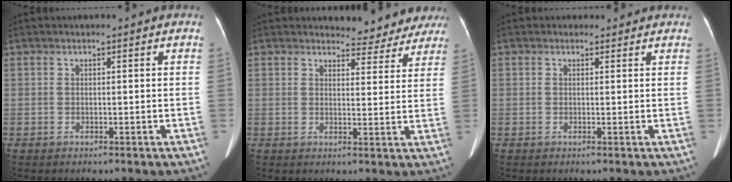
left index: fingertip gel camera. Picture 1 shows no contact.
{"total": 8.5, "force": [8.1, 2.5, 0.2], "torque": [0.021, -0.014, 0.074]}
{"total": 1.4, "force": [1.0, 1.0, -0.1], "torque": [0.004, 0.009, 0.009]}